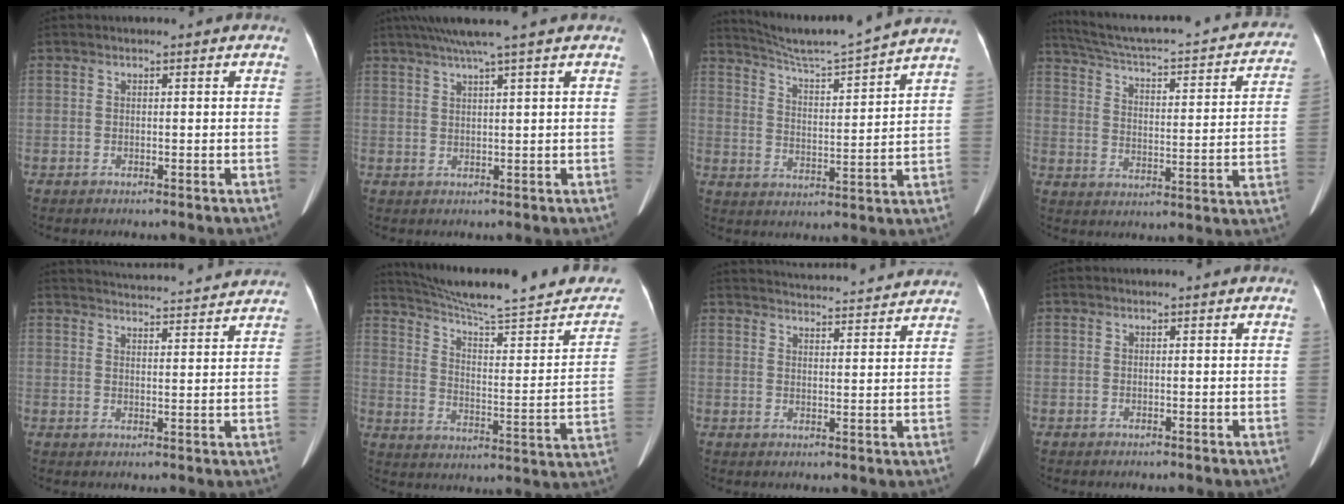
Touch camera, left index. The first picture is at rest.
{"total": 6.7, "force": [5.1, -1.5, 4.0], "torque": [-0.062, 0.021, 0.079]}
{"total": 14.9, "force": [13.8, -2.3, 5.1], "torque": [-0.100, -0.024, 0.203]}
{"total": 27.0, "force": [23.6, 3.9, 12.5], "torque": [-0.186, -0.026, 0.298]}
{"total": 18.3, "force": [17.5, 1.1, 5.0], "torque": [-0.079, 0.010, 0.228]}
{"total": 24.2, "force": [21.4, 1.7, 11.2], "torque": [-0.162, -0.039, 0.291]}
{"total": 18.6, "force": [17.9, 1.5, 4.9], "torque": [-0.075, 0.009, 0.231]}
{"total": 0.0}